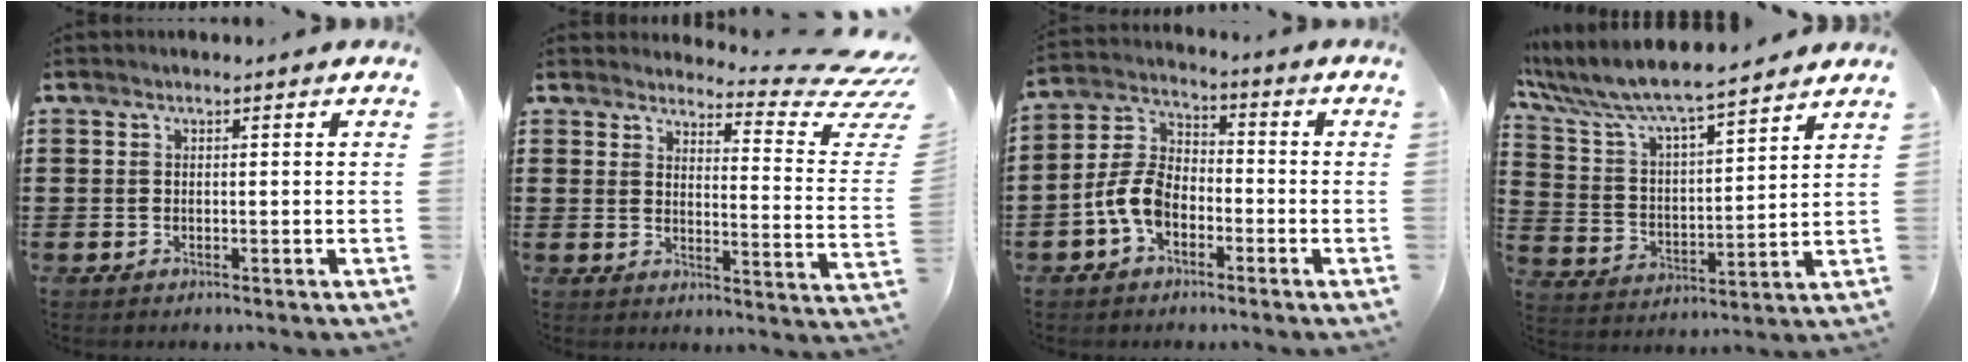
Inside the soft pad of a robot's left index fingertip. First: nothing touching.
{"total": 5.9, "force": [5.0, 0.7, 3.0], "torque": [-0.048, -0.044, 0.079]}
{"total": 7.3, "force": [-3.4, 4.3, 4.8], "torque": [-0.134, 0.002, -0.076]}
{"total": 7.0, "force": [6.4, 0.8, 2.7], "torque": [-0.083, -0.040, 0.105]}